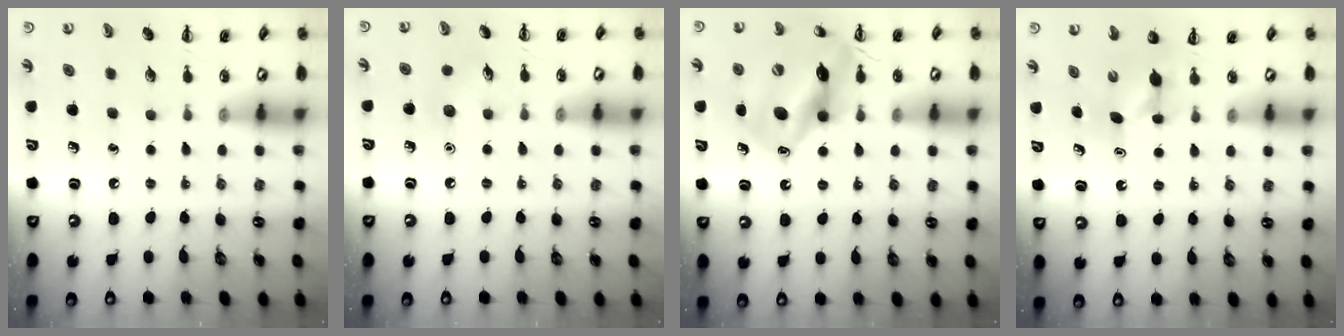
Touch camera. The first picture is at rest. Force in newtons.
{"total": 5.2, "press": 5.1, "slide": 1.3}
{"total": 15.2, "press": 14.9, "slide": 2.7}
{"total": 3.8, "press": 3.6, "slide": 1.0}